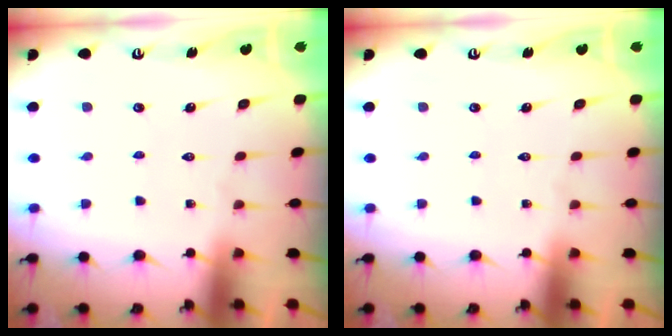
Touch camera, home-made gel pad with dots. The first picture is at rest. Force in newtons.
{"total": 0.0}